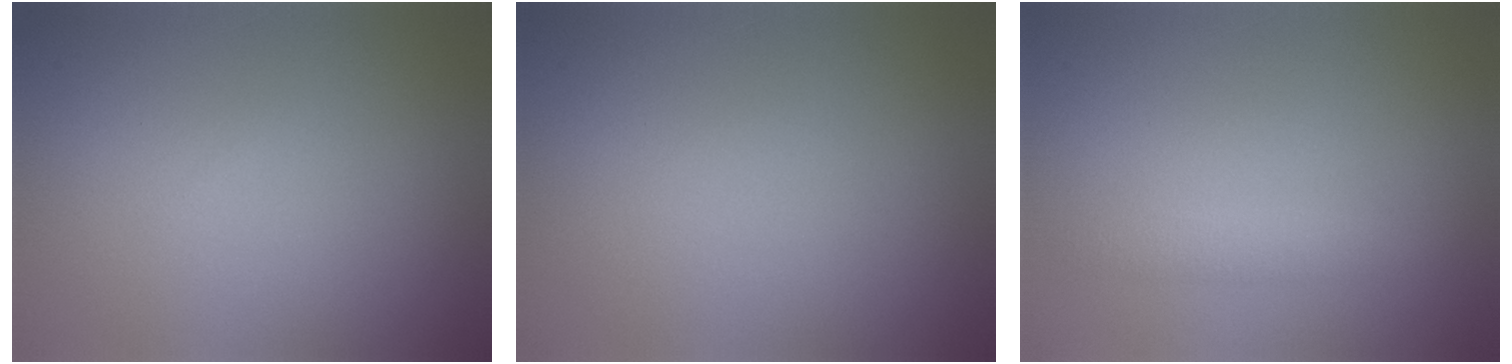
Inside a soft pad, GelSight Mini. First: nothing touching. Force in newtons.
{"total": 0.0}
{"total": 1.4, "press": 1.4, "slide": 0.1}